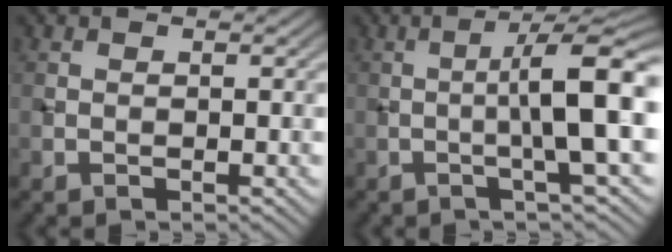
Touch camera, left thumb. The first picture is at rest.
{"total": 8.3, "force": [-0.6, 0.9, 8.2], "torque": [-0.124, 0.023, -0.020]}